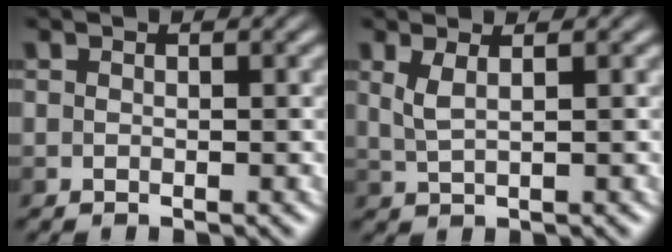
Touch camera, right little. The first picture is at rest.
{"total": 2.1, "force": [0.2, 0.6, 2.0], "torque": [-0.053, 0.000, 0.006]}